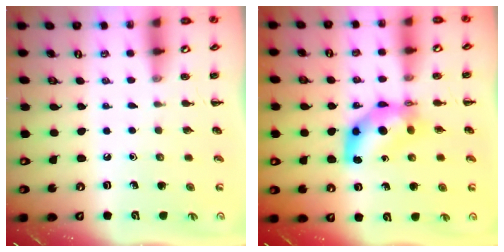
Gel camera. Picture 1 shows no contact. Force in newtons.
{"total": 7.1, "press": 7.0, "slide": 1.4}